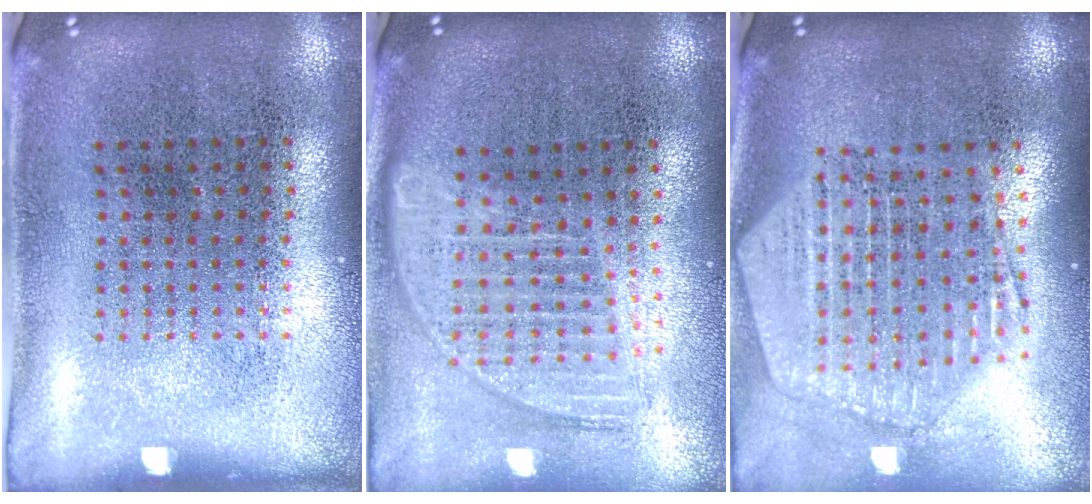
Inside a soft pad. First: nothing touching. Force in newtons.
{"total": 1.8, "press": 1.5, "slide": 0.9}
{"total": 2.5, "press": 2.1, "slide": 1.3}